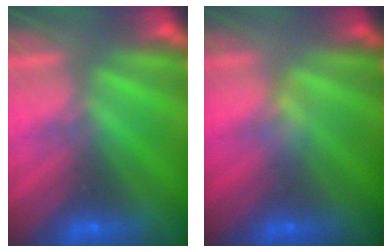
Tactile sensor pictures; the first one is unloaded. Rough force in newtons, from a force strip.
{"total": 2.3}